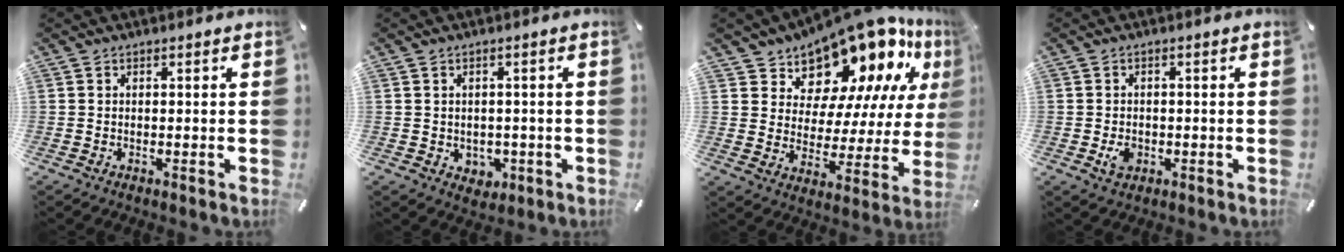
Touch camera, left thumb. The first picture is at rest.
{"total": 3.2, "force": [-0.2, 3.0, 0.8], "torque": [-0.002, -0.001, -0.006]}
{"total": 15.4, "force": [13.2, 6.9, 3.9], "torque": [-0.078, -0.125, 0.226]}
{"total": 3.3, "force": [-0.8, 2.6, 1.9], "torque": [-0.031, -0.001, -0.017]}